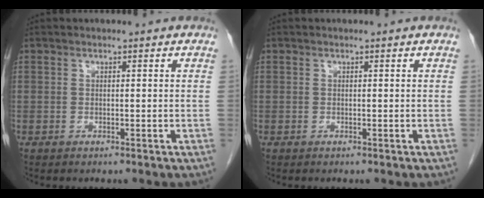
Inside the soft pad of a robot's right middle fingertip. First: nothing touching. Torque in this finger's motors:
{"motor_torque": [0.00, 0.00, 0.00, -0.01]}